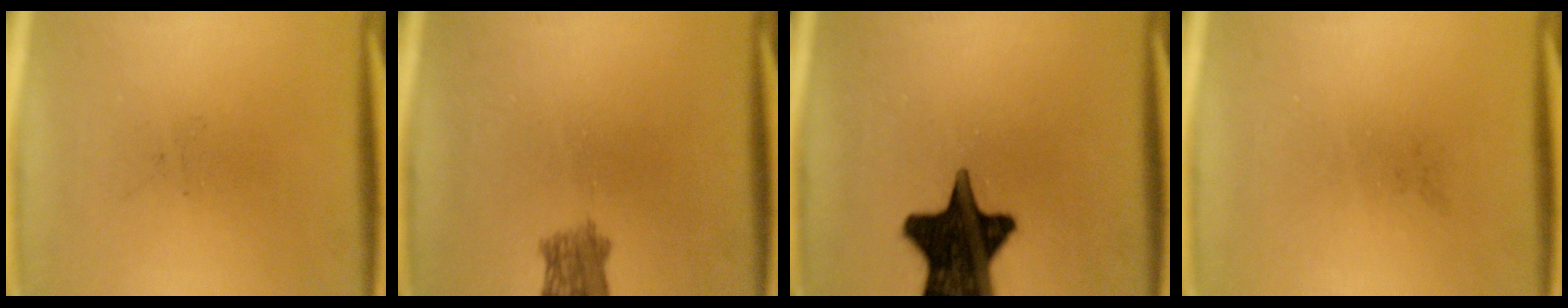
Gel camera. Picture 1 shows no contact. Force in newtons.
{"total": 3.5}
{"total": 19.4}
{"total": 0.0}